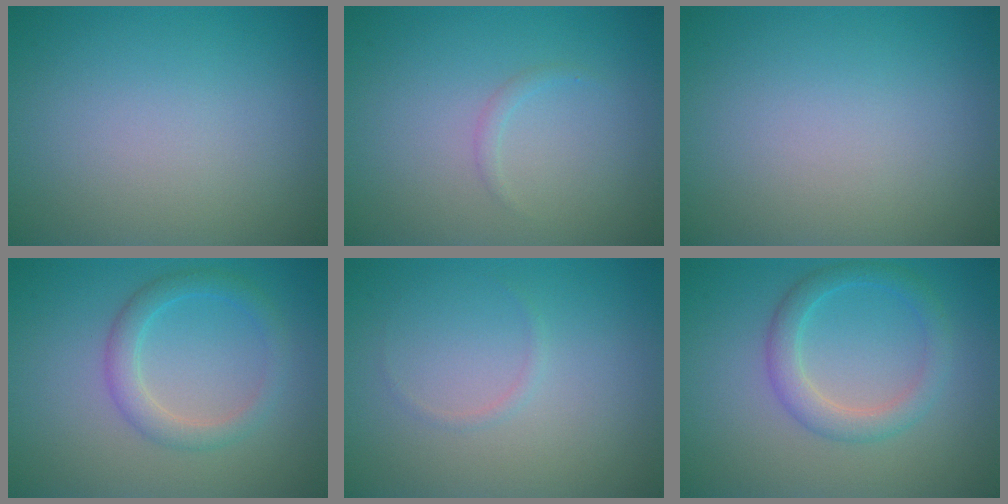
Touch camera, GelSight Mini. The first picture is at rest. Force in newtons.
{"total": 0.7, "press": 0.7, "slide": 0.1}
{"total": 0.0}
{"total": 2.6, "press": 2.6, "slide": 0.1}
{"total": 0.5, "press": 0.5, "slide": 0.1}
{"total": 3.0, "press": 3.0, "slide": 0.1}